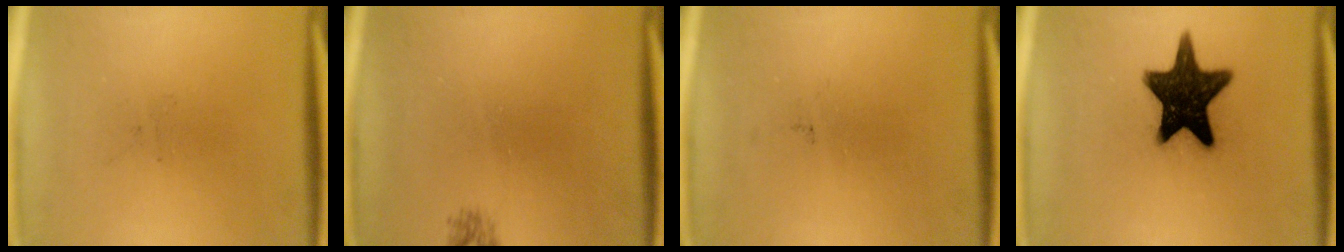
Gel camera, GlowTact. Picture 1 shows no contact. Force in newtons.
{"total": 0.9}
{"total": 0.0}
{"total": 16.1}